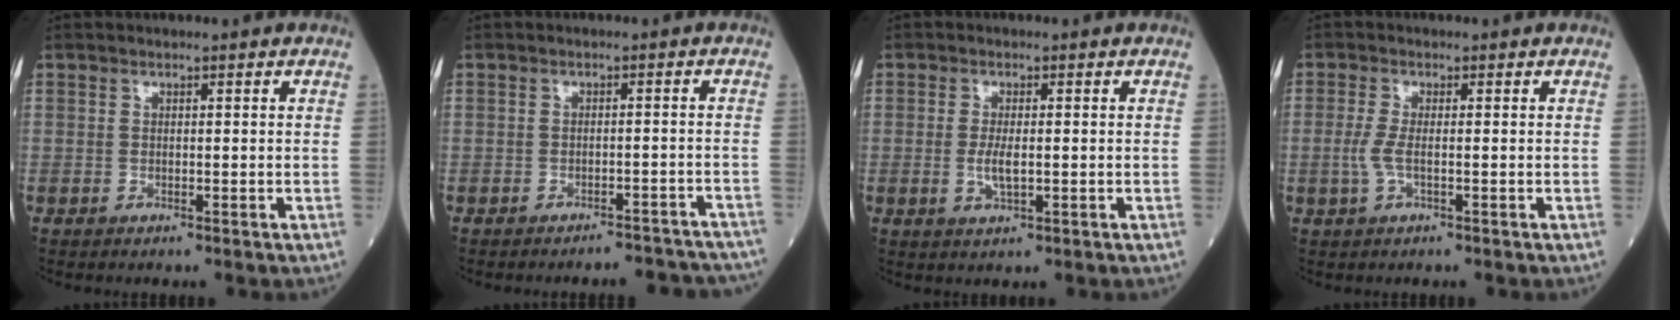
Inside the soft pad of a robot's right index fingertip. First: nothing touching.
{"total": 8.8, "force": [-8.4, 1.8, 1.8], "torque": [-0.005, 0.011, -0.085]}
{"total": 3.0, "force": [-0.2, 0.8, 2.9], "torque": [-0.064, -0.004, 0.000]}
{"total": 2.5, "force": [-0.4, 0.5, 2.5], "torque": [-0.067, -0.004, -0.010]}